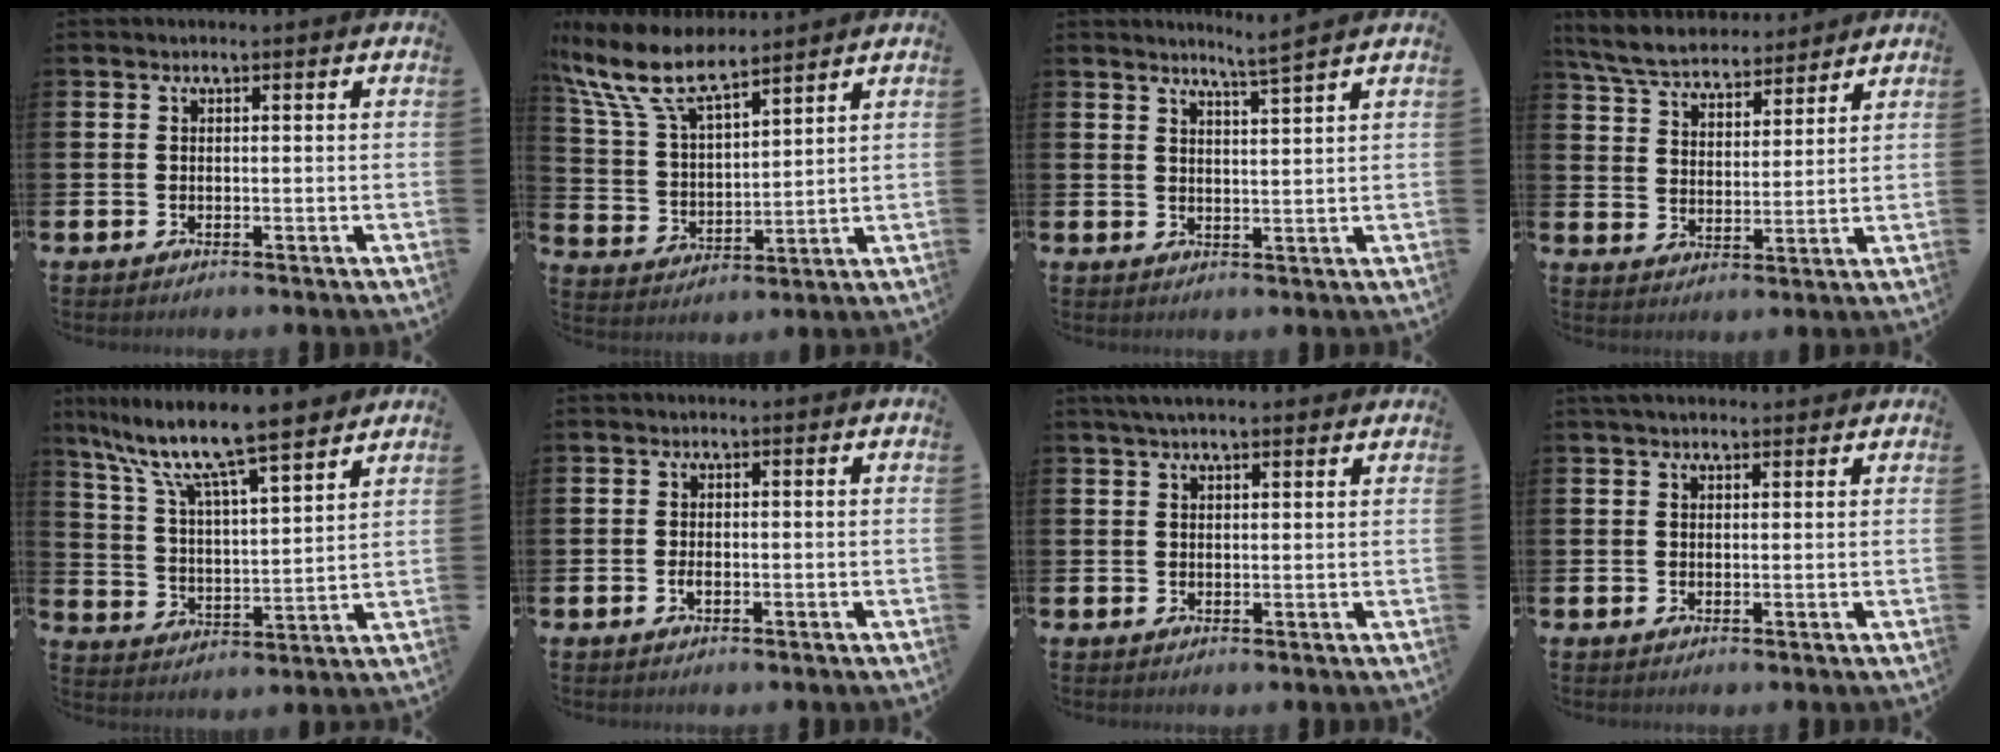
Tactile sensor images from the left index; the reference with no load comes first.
{"total": 10.3, "force": [8.7, 2.9, 4.6], "torque": [-0.130, -0.036, 0.158]}
{"total": 4.0, "force": [3.8, -1.1, 0.6], "torque": [-0.014, -0.025, 0.065]}
{"total": 6.5, "force": [6.2, 1.6, 1.3], "torque": [-0.055, -0.033, 0.112]}
{"total": 10.6, "force": [9.3, 1.4, 4.9], "torque": [-0.125, -0.060, 0.157]}
{"total": 1.1, "force": [-0.3, 0.5, 0.9], "torque": [-0.023, 0.002, -0.005]}
{"total": 2.8, "force": [2.4, 0.6, 1.4], "torque": [-0.031, 0.003, 0.043]}
{"total": 2.1, "force": [1.9, 0.7, 0.6], "torque": [-0.005, 0.000, 0.032]}